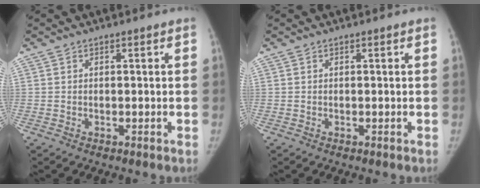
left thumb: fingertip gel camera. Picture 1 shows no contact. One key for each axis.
{"total": 0.0}